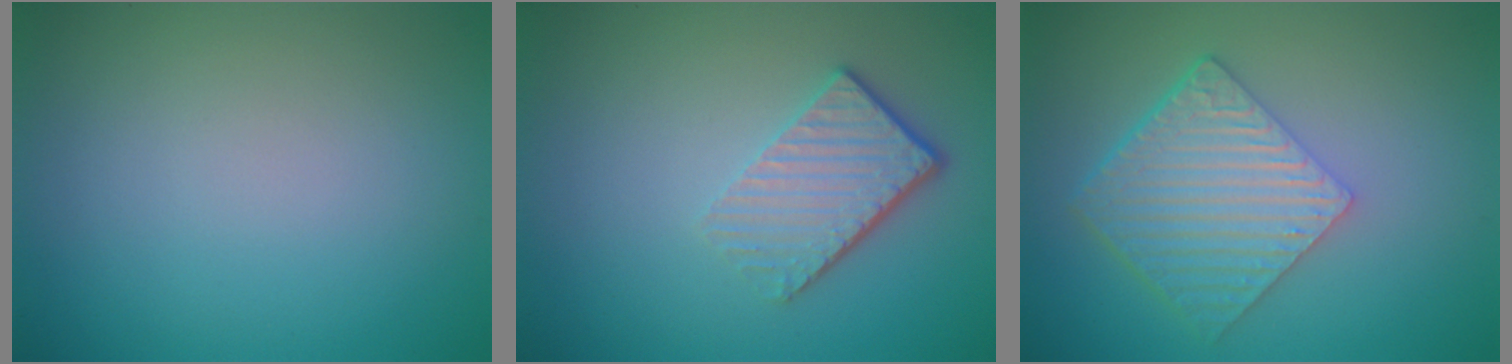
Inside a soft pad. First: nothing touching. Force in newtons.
{"total": 4.2, "press": 2.8, "slide": 3.1}
{"total": 6.2, "press": 4.3, "slide": 4.4}